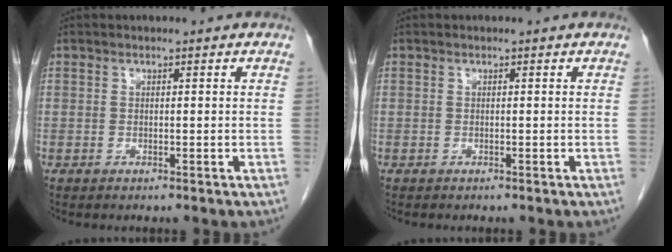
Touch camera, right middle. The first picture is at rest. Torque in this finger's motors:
{"motor_torque": [-0.21, -0.04, -0.02, 0.01]}